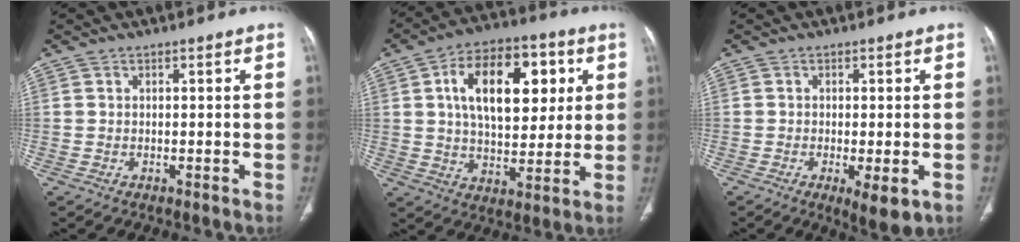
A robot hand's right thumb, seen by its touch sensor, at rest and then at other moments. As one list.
[{"total": 19.1, "force": [5.0, 10.9, 14.8], "torque": [-0.195, 0.002, 0.078]}, {"total": 5.3, "force": [-1.7, 1.5, 4.8], "torque": [-0.079, -0.016, -0.024]}]